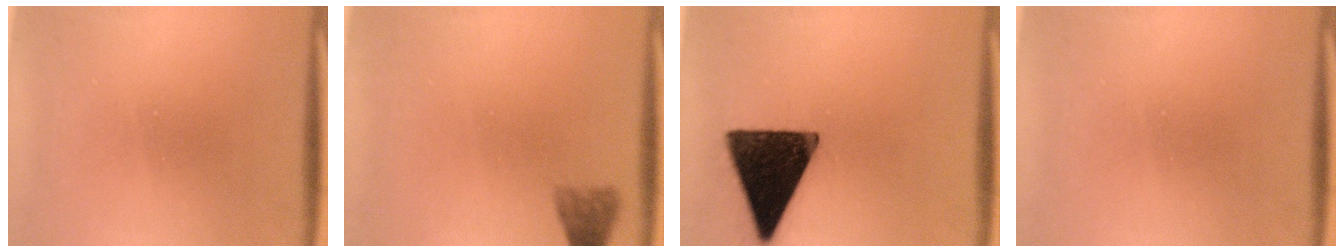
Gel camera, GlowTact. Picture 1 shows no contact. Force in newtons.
{"total": 2.9}
{"total": 16.2}
{"total": 0.0}